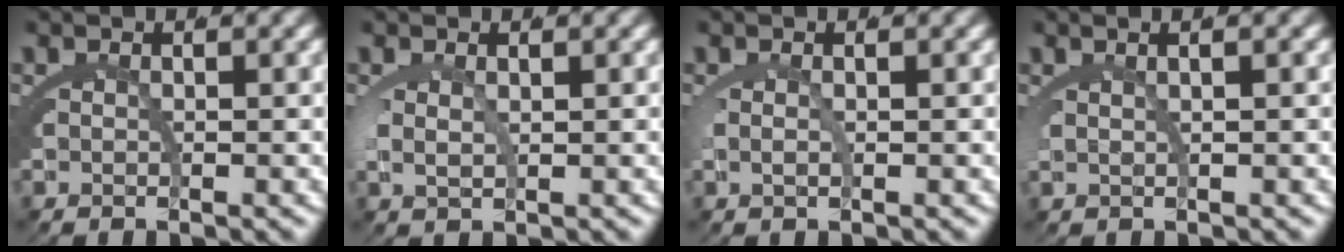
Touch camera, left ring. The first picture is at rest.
{"total": 1.3, "force": [0.6, 0.2, 1.1], "torque": [-0.036, -0.012, 0.023]}
{"total": 0.9, "force": [0.2, -0.2, 0.9], "torque": [-0.027, -0.008, 0.009]}
{"total": 2.3, "force": [1.3, 0.3, 1.9], "torque": [-0.021, 0.011, 0.021]}